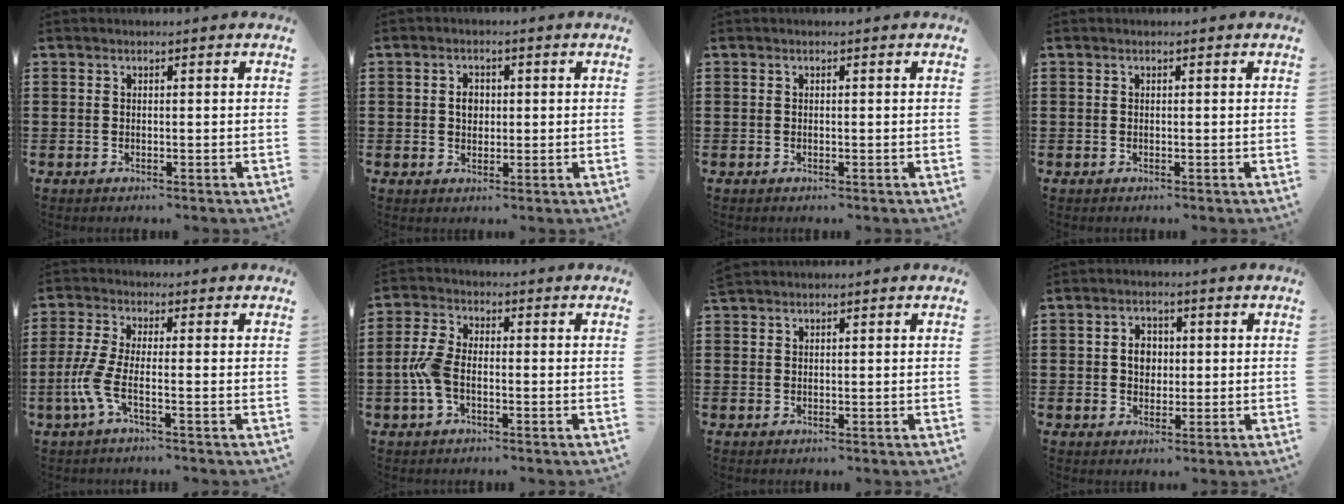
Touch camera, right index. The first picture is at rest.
{"total": 2.4, "force": [0.2, 1.8, 1.6], "torque": [-0.027, 0.005, 0.001]}
{"total": 0.0}
{"total": 0.0}
{"total": 5.2, "force": [-1.9, 1.3, 4.7], "torque": [-0.127, -0.016, -0.045]}
{"total": 5.6, "force": [-1.4, 3.0, 4.5], "torque": [-0.114, -0.002, -0.034]}
{"total": 1.1, "force": [1.0, 0.2, -0.1], "torque": [-0.001, 0.001, 0.021]}
{"total": 3.4, "force": [0.2, 2.6, 2.1], "torque": [-0.040, 0.008, 0.000]}